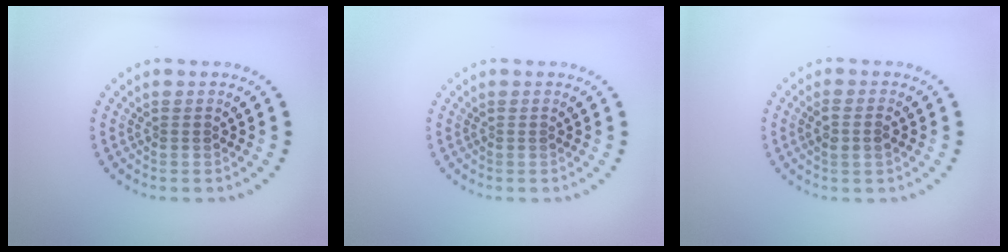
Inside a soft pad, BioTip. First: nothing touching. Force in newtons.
{"total": 0.0}
{"total": 1.7, "press": 1.6, "slide": 0.6}